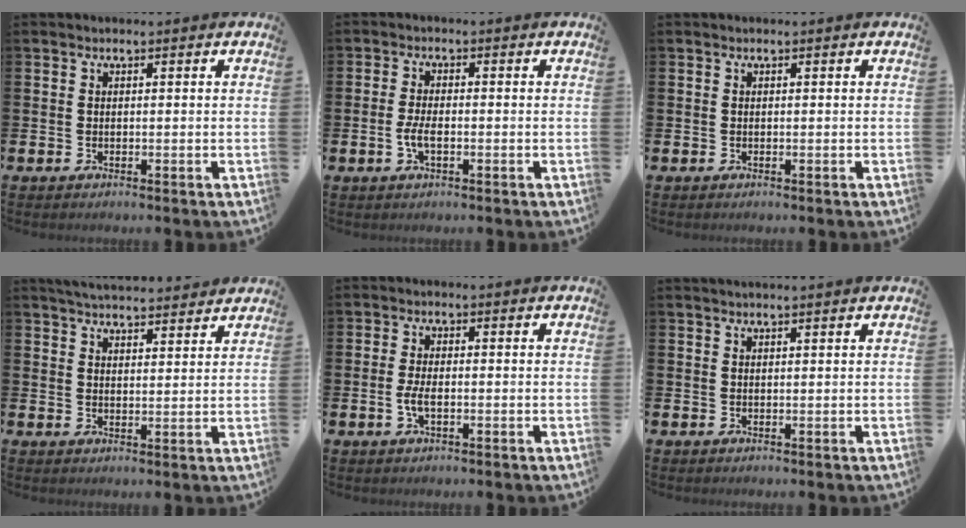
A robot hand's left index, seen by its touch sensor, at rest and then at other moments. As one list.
[{"total": 2.8, "force": [-0.8, 1.1, 2.5], "torque": [-0.042, 0.003, -0.015]}, {"total": 0.0}, {"total": 4.5, "force": [4.5, 0.4, 0.4], "torque": [-0.013, -0.026, 0.079]}, {"total": 2.6, "force": [-0.6, 1.0, 2.3], "torque": [-0.039, 0.001, -0.012]}, {"total": 1.1, "force": [1.0, -0.2, 0.2], "torque": [-0.002, 0.000, 0.019]}]